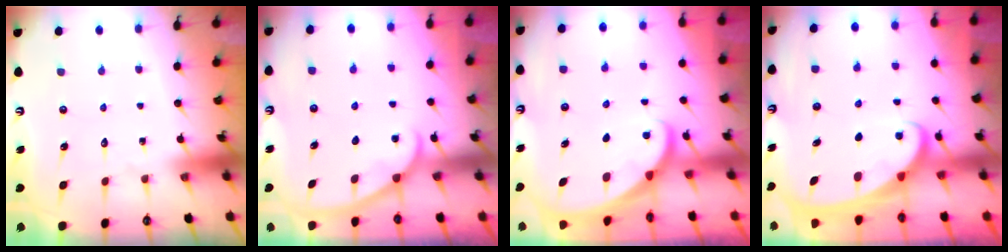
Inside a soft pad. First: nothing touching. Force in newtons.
{"total": 2.2, "press": 2.2, "slide": 0.2}
{"total": 1.9, "press": 1.9, "slide": 0.2}
{"total": 2.7, "press": 2.7, "slide": 0.4}